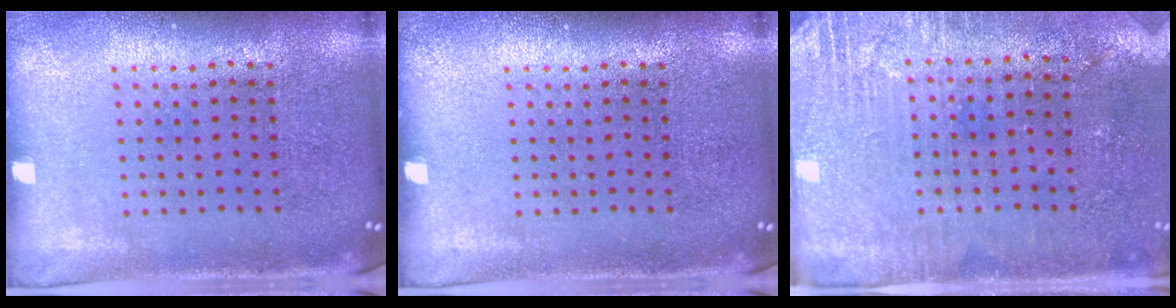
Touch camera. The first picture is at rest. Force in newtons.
{"total": 0.0}
{"total": 2.8, "press": 2.5, "slide": 1.2}